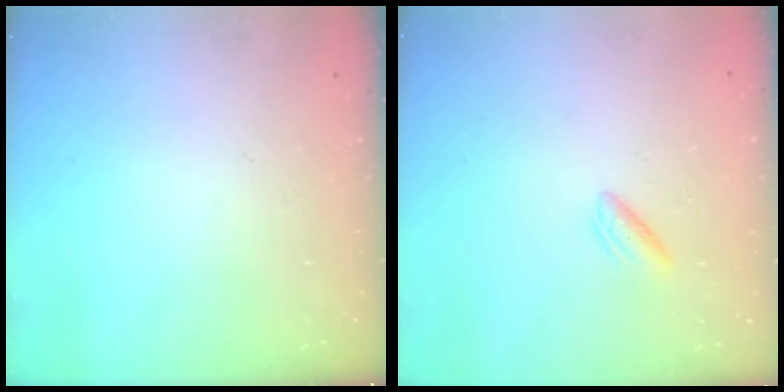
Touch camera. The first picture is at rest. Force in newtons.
{"total": 2.1, "press": 1.9, "slide": 0.9}